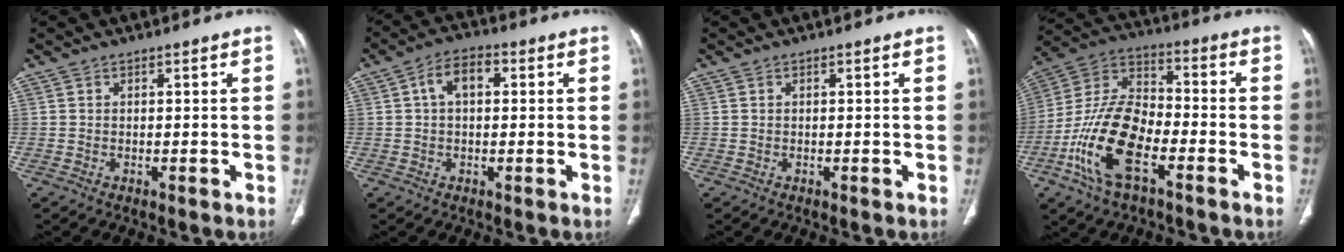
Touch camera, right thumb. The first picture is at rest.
{"total": 6.7, "force": [1.5, 3.9, 5.2], "torque": [-0.086, 0.019, 0.020]}
{"total": 0.0}
{"total": 16.9, "force": [-6.7, 8.1, 13.2], "torque": [-0.255, 0.041, -0.129]}